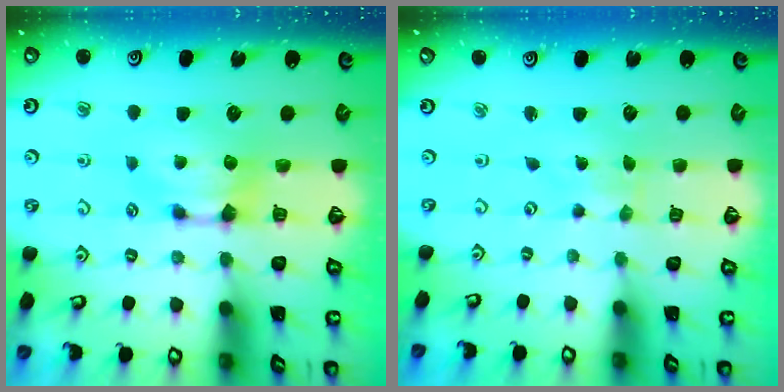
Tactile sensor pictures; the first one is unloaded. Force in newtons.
{"total": 4.6, "press": 4.5, "slide": 0.2}